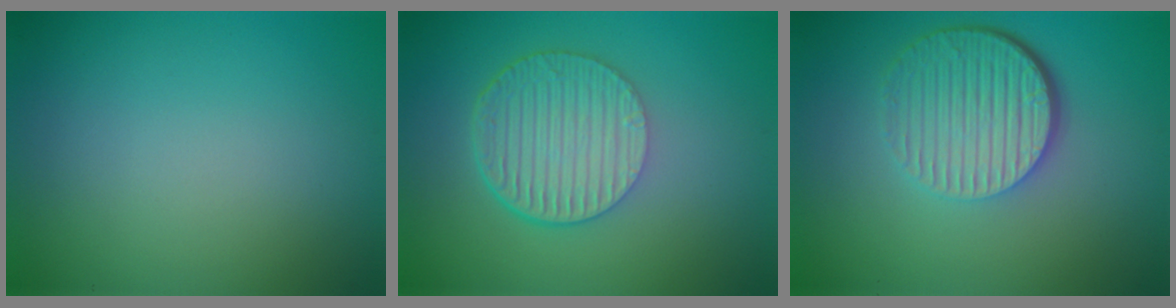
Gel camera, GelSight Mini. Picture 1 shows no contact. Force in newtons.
{"total": 6.1, "press": 4.1, "slide": 4.5}
{"total": 6.1, "press": 4.2, "slide": 4.3}